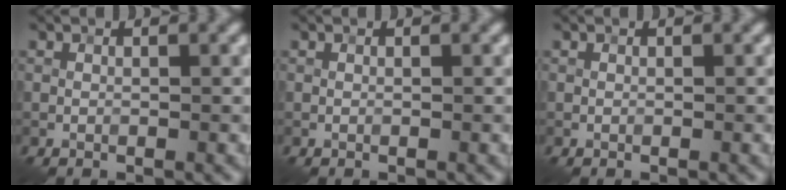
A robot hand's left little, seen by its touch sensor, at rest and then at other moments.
{"total": 0.0}
{"total": 0.0}